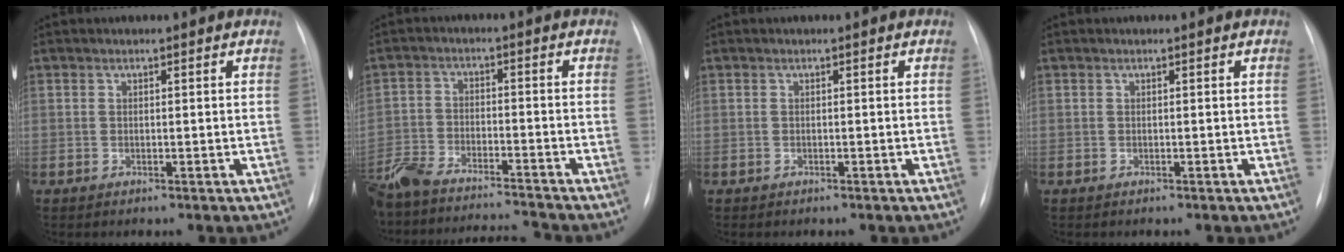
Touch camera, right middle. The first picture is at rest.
{"total": 14.5, "force": [-13.6, 0.9, 5.1], "torque": [-0.099, 0.006, -0.224]}
{"total": 0.0}
{"total": 0.0}